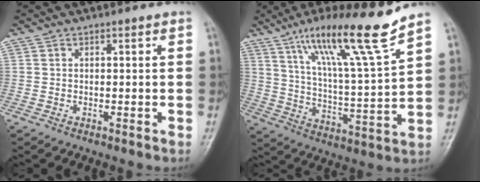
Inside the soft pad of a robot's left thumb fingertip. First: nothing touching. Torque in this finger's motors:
{"motor_torque": [0.60, 0.33, 1.58, -1.19, 0.28]}